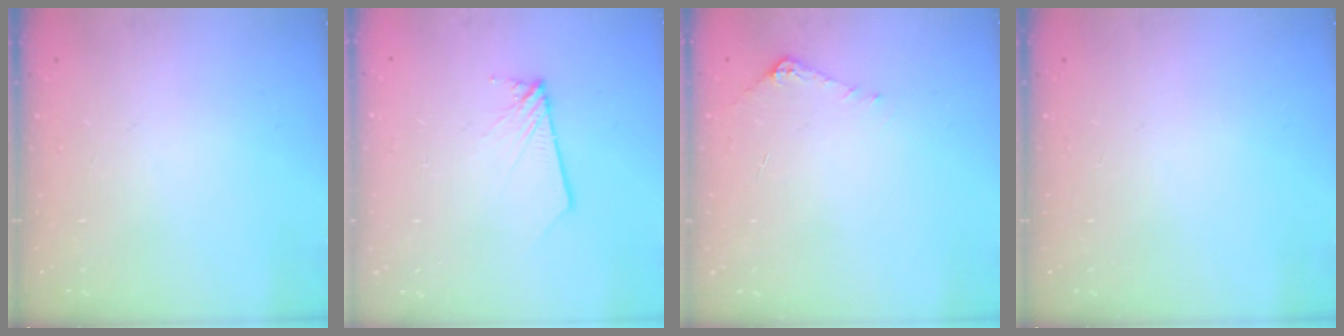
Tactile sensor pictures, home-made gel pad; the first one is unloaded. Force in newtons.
{"total": 2.8, "press": 2.8, "slide": 0.3}
{"total": 5.1, "press": 5.0, "slide": 0.7}
{"total": 0.0}